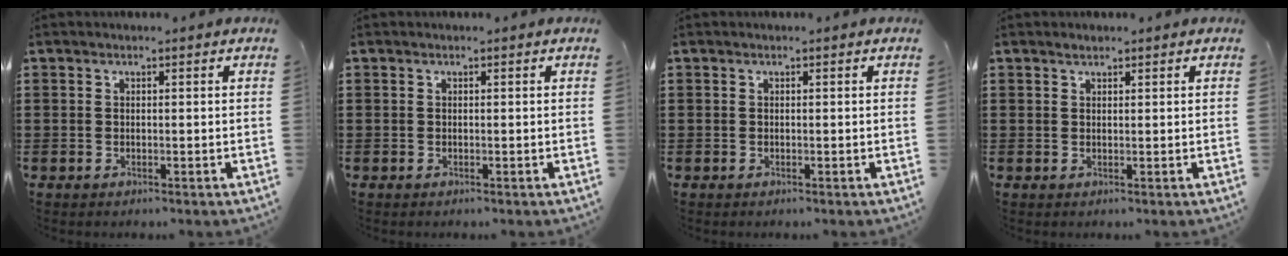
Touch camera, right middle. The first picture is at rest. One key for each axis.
{"total": 0.0}
{"total": 0.0}
{"total": 0.9, "fx": 0.8, "fy": 0.4, "fz": 0.2, "tx": -0.005, "ty": 0.002, "tz": 0.014}